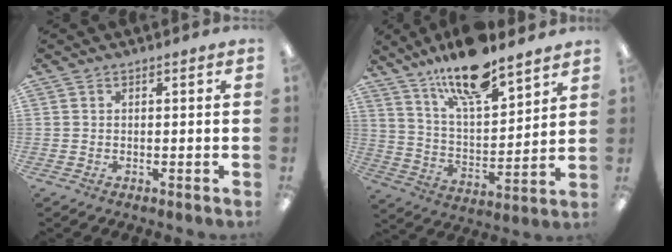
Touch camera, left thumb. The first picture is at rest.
{"total": 16.0, "force": [13.1, 4.3, 8.1], "torque": [-0.147, -0.078, 0.224]}